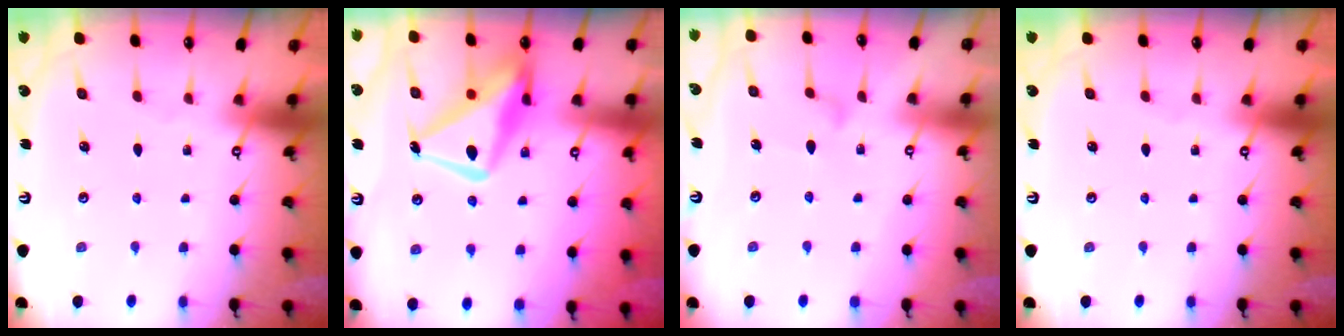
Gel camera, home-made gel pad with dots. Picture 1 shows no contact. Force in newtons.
{"total": 16.5, "press": 16.4, "slide": 1.4}
{"total": 7.8, "press": 7.8, "slide": 0.4}
{"total": 0.0}